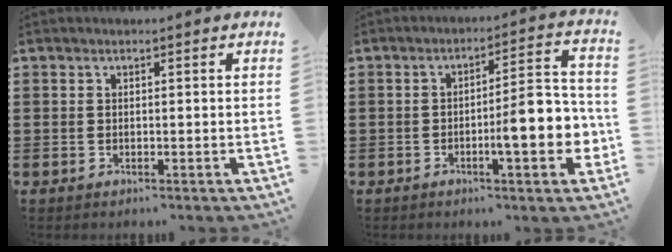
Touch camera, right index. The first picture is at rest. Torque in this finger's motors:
{"motor_torque": [2.14, 0.00, 0.76, 0.20]}